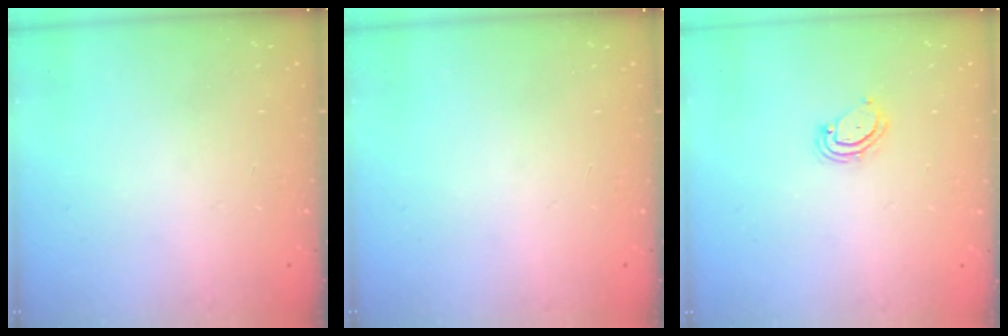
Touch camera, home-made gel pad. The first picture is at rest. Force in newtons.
{"total": 0.0}
{"total": 4.6, "press": 4.6, "slide": 0.4}